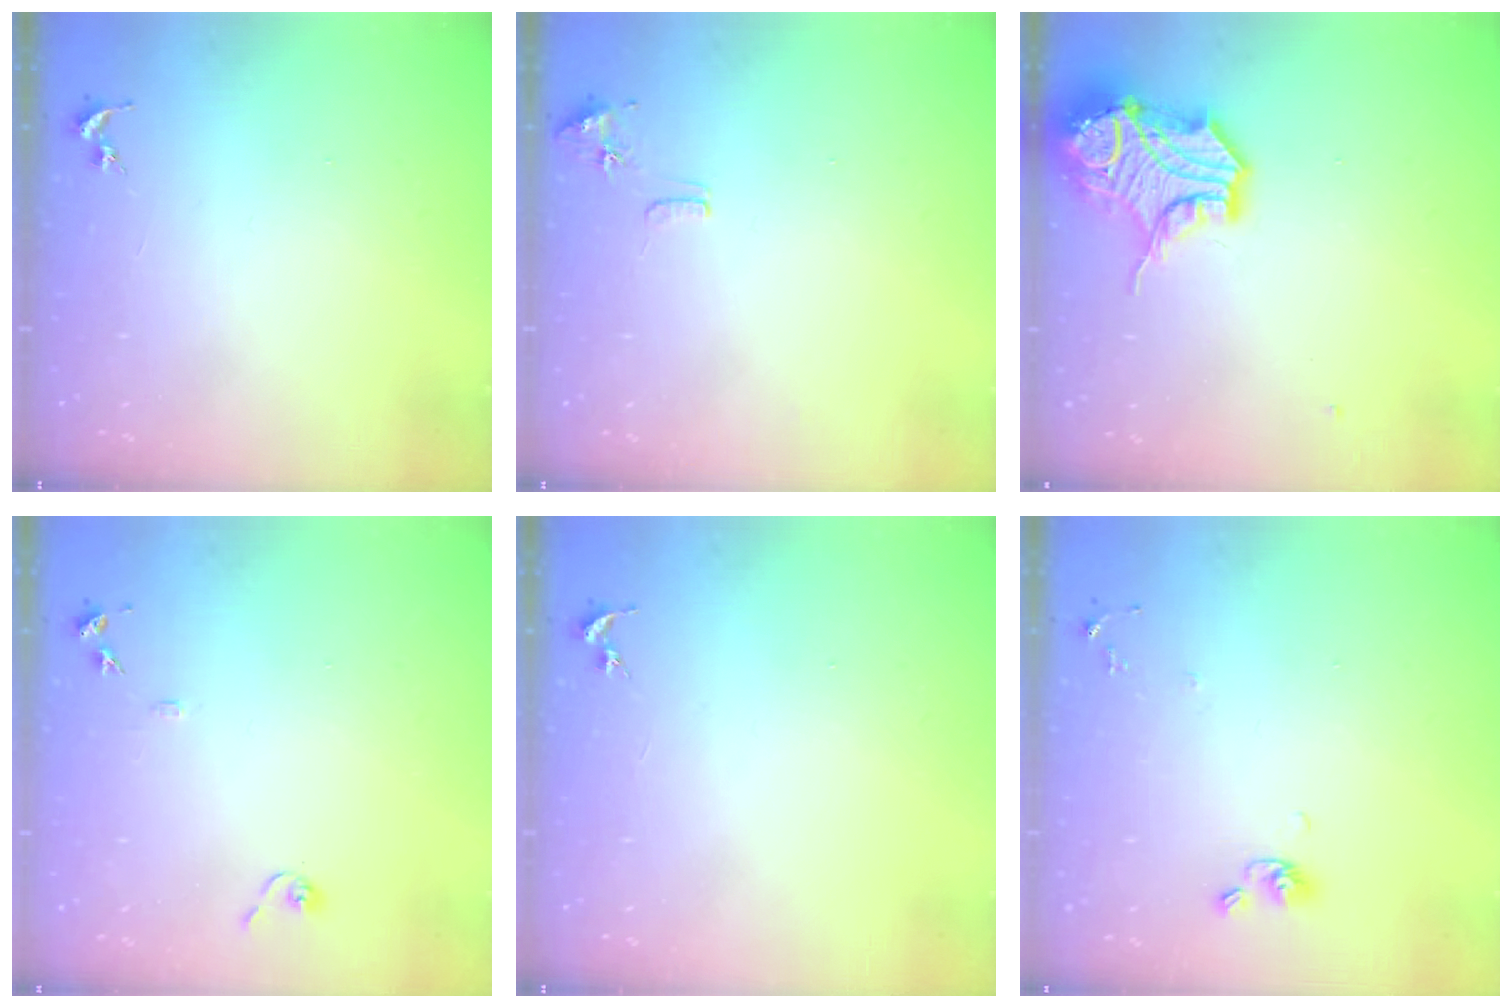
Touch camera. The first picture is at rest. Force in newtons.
{"total": 8.1, "press": 8.1, "slide": 0.7}
{"total": 15.8, "press": 15.6, "slide": 2.2}
{"total": 7.9, "press": 7.9, "slide": 0.8}
{"total": 0.0}
{"total": 7.1, "press": 6.8, "slide": 2.1}